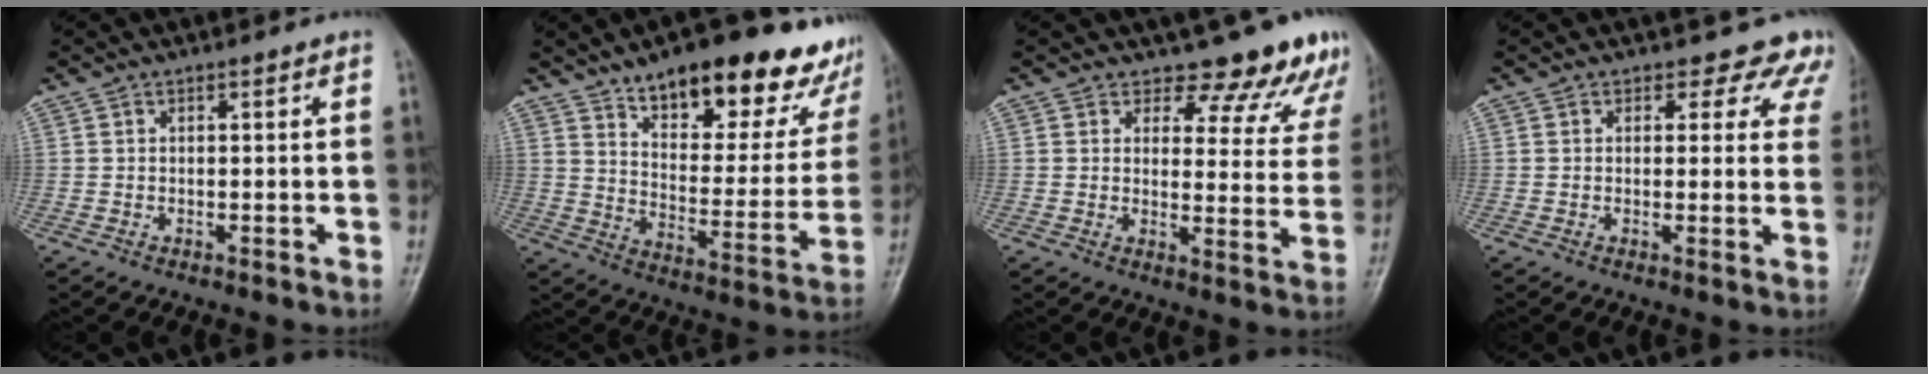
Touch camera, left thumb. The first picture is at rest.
{"total": 25.7, "force": [17.0, 10.0, 16.5], "torque": [-0.182, -0.069, 0.243]}
{"total": 13.8, "force": [12.4, 5.5, 2.6], "torque": [0.031, -0.089, 0.121]}
{"total": 7.8, "force": [6.5, 4.4, 0.7], "torque": [0.047, -0.024, 0.044]}